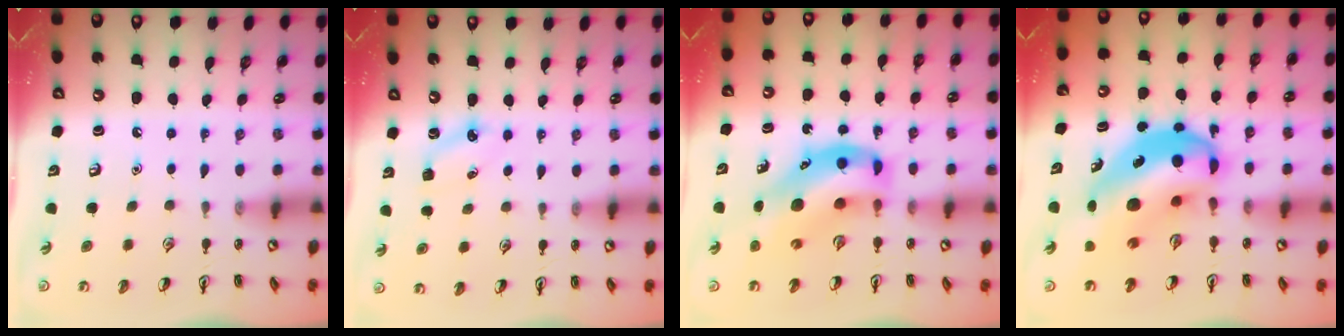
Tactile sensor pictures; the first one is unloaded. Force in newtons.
{"total": 3.7, "press": 3.5, "slide": 1.1}
{"total": 12.9, "press": 12.5, "slide": 3.5}
{"total": 13.1, "press": 12.5, "slide": 3.9}